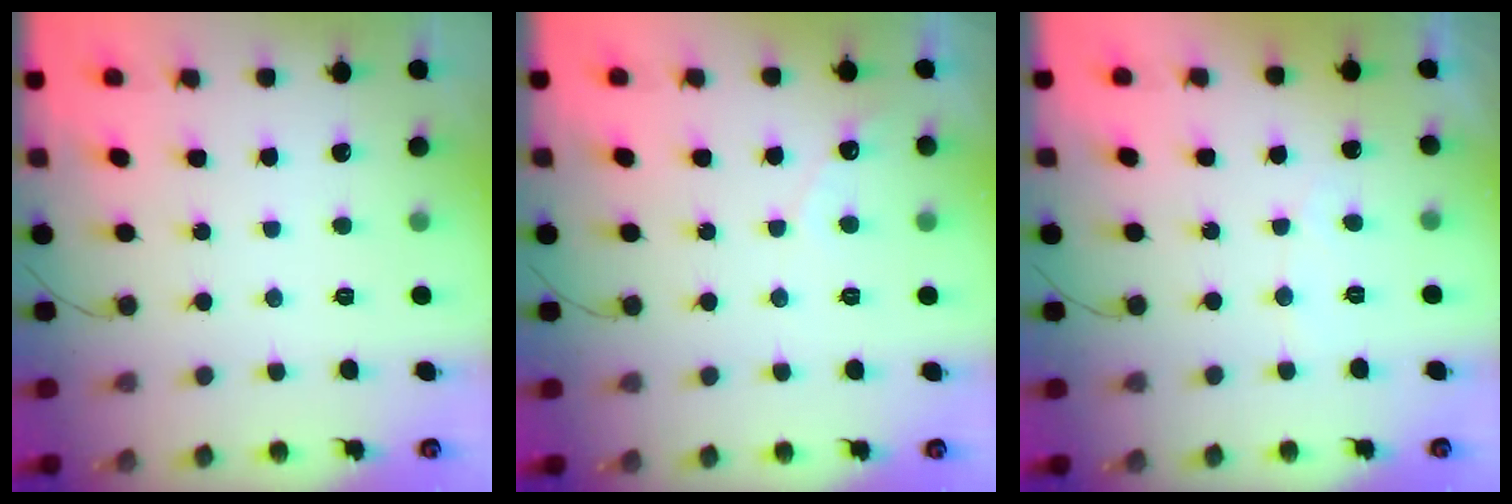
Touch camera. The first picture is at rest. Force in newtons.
{"total": 2.5, "press": 2.5, "slide": 0.1}
{"total": 2.9, "press": 2.9, "slide": 0.2}